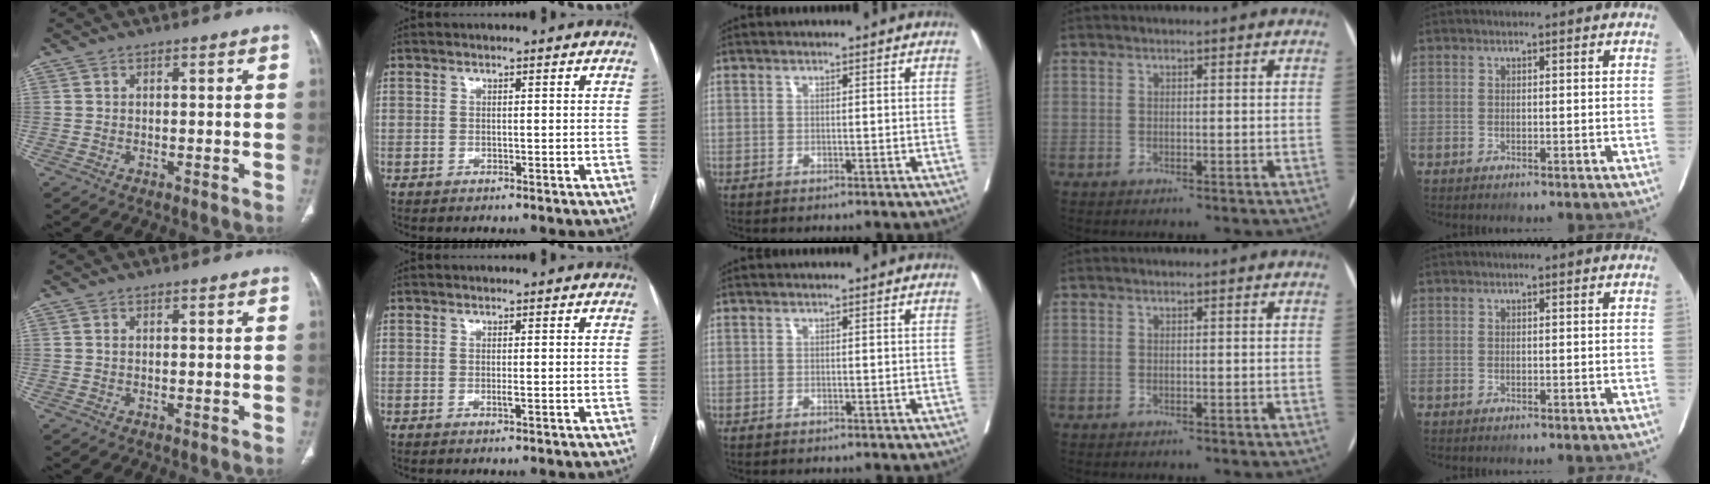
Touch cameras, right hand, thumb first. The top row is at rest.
{"index": {"total": 0.8, "force": [-0.2, -0.1, 0.7], "torque": [-0.016, -0.001, -0.004]}}